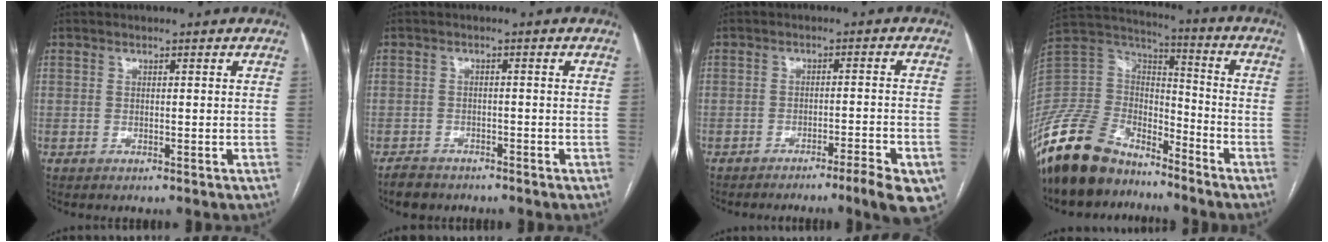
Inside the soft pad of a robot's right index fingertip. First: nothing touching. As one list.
[{"total": 3.2, "force": [-2.6, 1.8, 0.4], "torque": [-0.011, 0.001, -0.043]}, {"total": 10.0, "force": [-7.0, 0.5, 7.1], "torque": [-0.065, 0.005, -0.099]}, {"total": 17.3, "force": [-13.8, 7.8, 6.9], "torque": [-0.152, 0.027, -0.264]}]